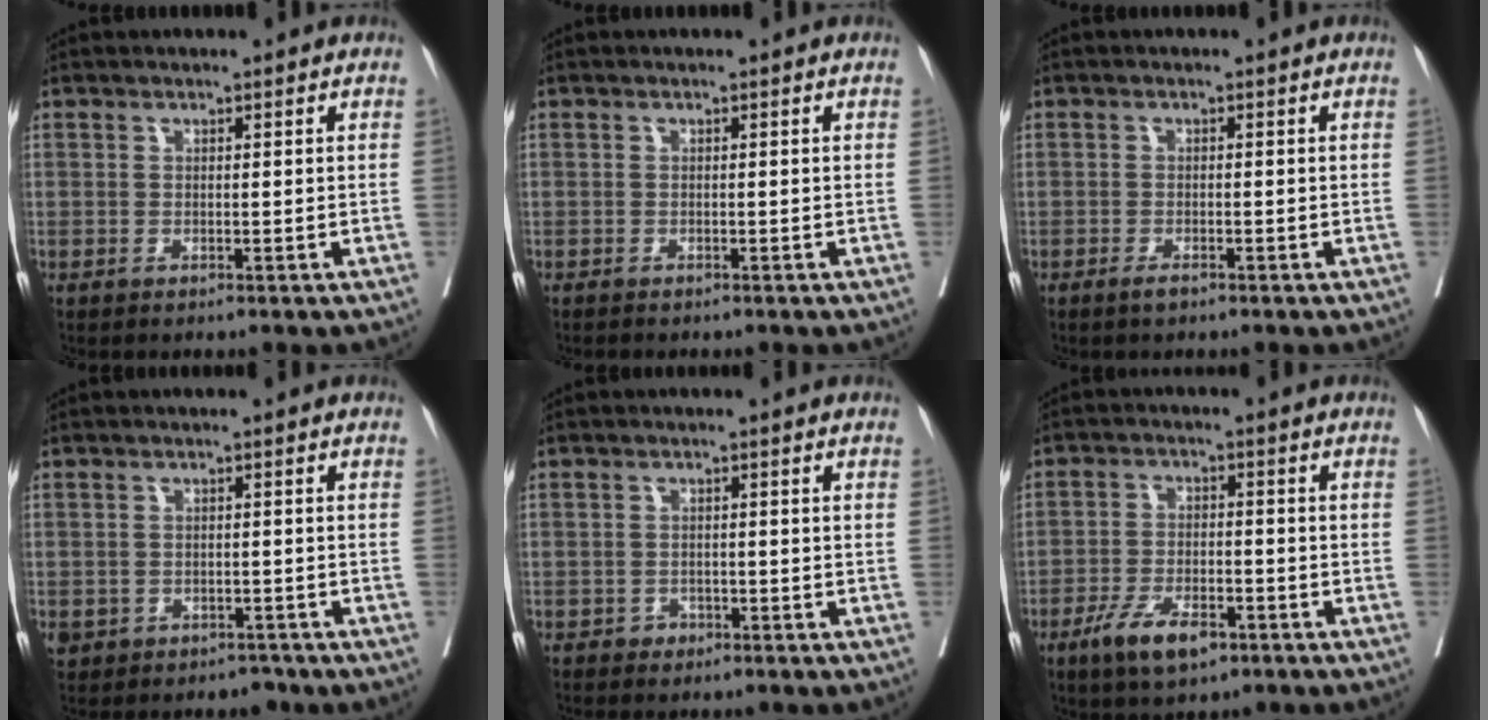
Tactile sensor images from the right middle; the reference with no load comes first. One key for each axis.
{"total": 1.0, "fx": -0.9, "fy": 0.3, "fz": 0.3, "tx": -0.007, "ty": -0.002, "tz": -0.012}
{"total": 1.3, "fx": -0.9, "fy": 0.3, "fz": 0.8, "tx": -0.015, "ty": -0.001, "tz": -0.015}
{"total": 3.3, "fx": -2.1, "fy": 2.5, "fz": 0.3, "tx": 0.001, "ty": 0.013, "tz": -0.028}
{"total": 1.3, "fx": -0.8, "fy": 1.0, "fz": 0.2, "tx": 0.001, "ty": 0.005, "tz": -0.015}
{"total": 7.2, "fx": -4.3, "fy": 3.0, "fz": 4.9, "tx": -0.095, "ty": -0.004, "tz": -0.072}